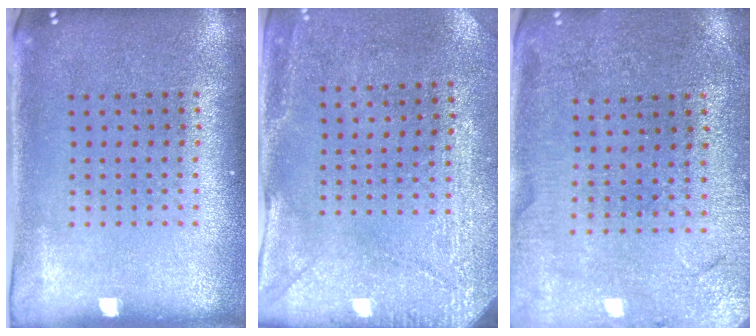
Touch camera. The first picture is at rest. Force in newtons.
{"total": 2.9, "press": 2.4, "slide": 1.6}
{"total": 0.5, "press": 0.5, "slide": 0.2}